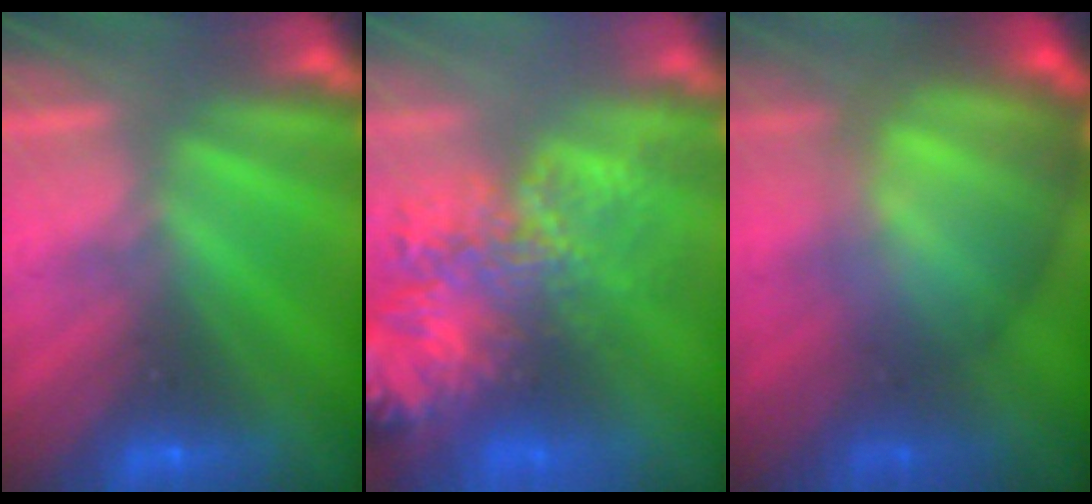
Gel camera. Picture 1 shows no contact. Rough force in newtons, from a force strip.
{"total": 8.8}
{"total": 8.1}